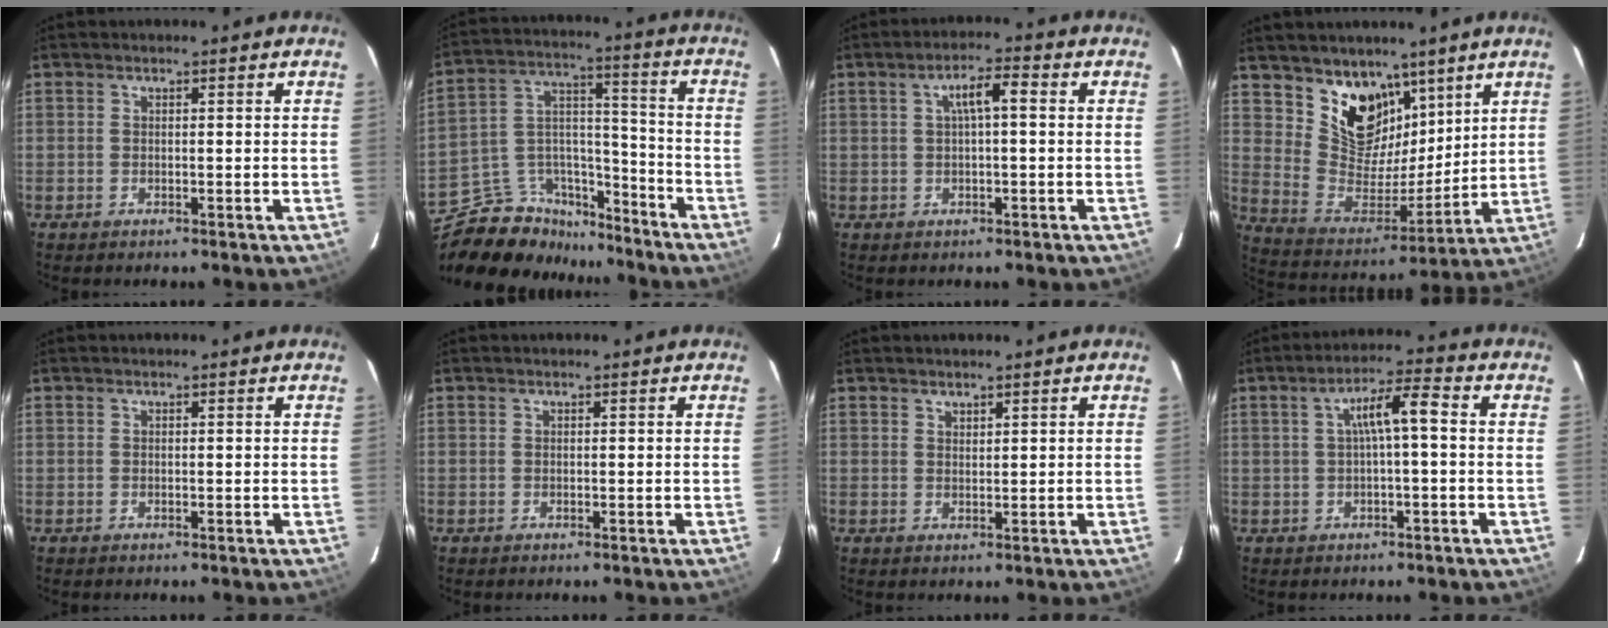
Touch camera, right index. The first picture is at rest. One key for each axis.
{"total": 16.0, "fx": -13.1, "fy": 8.3, "fz": 4.1, "tx": -0.091, "ty": 0.065, "tz": -0.209}
{"total": 4.5, "fx": 0.7, "fy": 0.9, "fz": 4.3, "tx": -0.079, "ty": 0.013, "tz": 0.014}
{"total": 14.2, "fx": 9.1, "fy": 9.2, "fz": 5.7, "tx": -0.116, "ty": -0.003, "tz": 0.182}
{"total": 0.0}
{"total": 0.0}
{"total": 1.1, "fx": 1.1, "fy": 0.4, "fz": 0.2, "tx": -0.003, "ty": 0.001, "tz": 0.020}
{"total": 5.9, "fx": 0.2, "fy": 0.8, "fz": 5.8, "tx": -0.104, "ty": 0.018, "tz": 0.010}